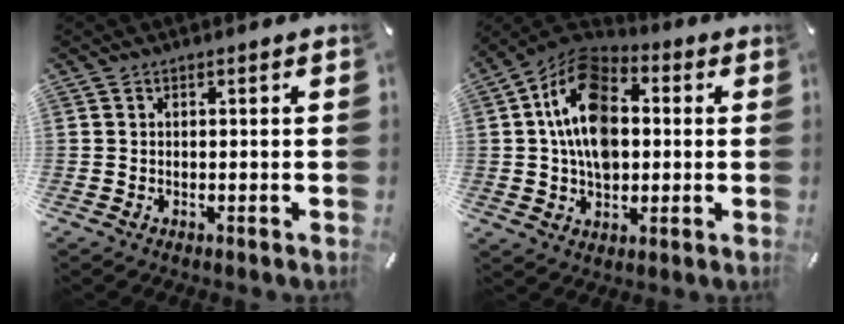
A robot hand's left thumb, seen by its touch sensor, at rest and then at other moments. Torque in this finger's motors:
{"motor_torque": [1.64, 1.84, 1.74, -1.04, 0.58]}